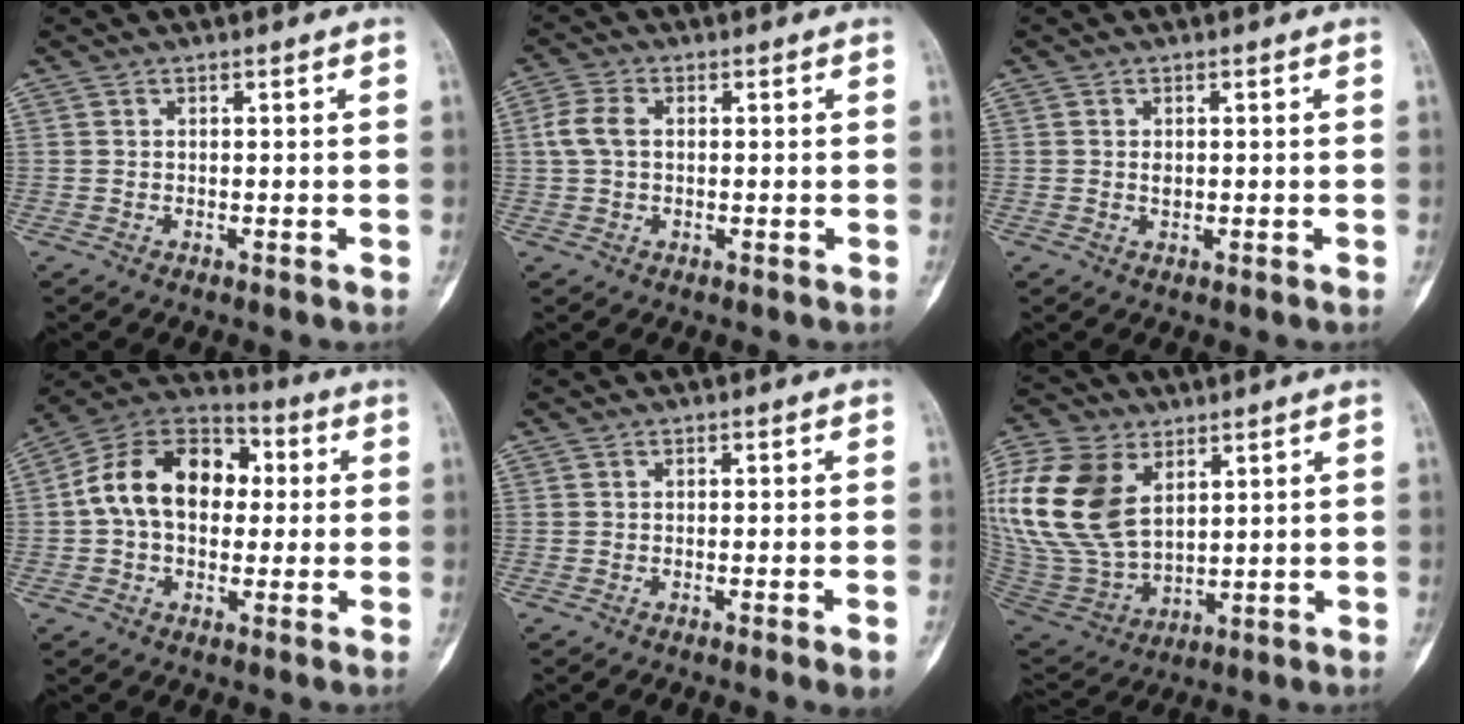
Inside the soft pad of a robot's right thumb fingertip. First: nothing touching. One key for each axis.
{"total": 4.6, "fx": 0.5, "fy": 3.0, "fz": 3.5, "tx": -0.084, "ty": 0.011, "tz": 0.005}
{"total": 1.1, "fx": 0.2, "fy": 0.8, "fz": 0.7, "tx": -0.005, "ty": -0.002, "tz": 0.006}
{"total": 16.7, "fx": 1.5, "fy": 11.5, "fz": 12.0, "tx": -0.178, "ty": 0.039, "tz": 0.012}
{"total": 3.1, "fx": -1.9, "fy": -0.3, "fz": 2.5, "tx": -0.038, "ty": 0.002, "tz": -0.027}
{"total": 23.4, "fx": 7.4, "fy": 15.0, "fz": 16.4, "tx": -0.369, "ty": -0.016, "tz": 0.149}